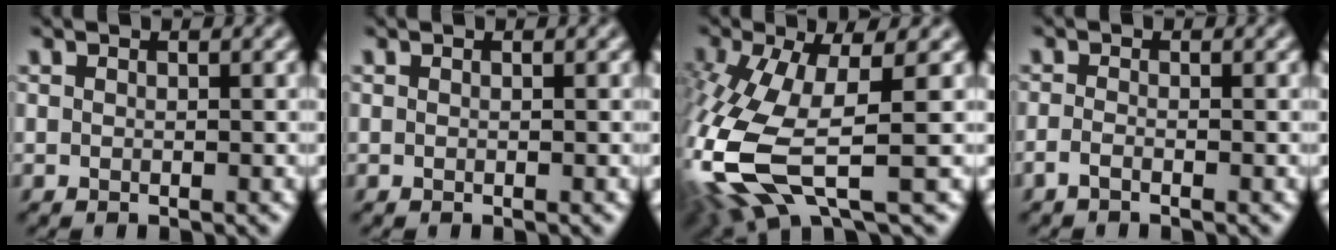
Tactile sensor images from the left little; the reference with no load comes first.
{"total": 0.0}
{"total": 11.2, "force": [-2.6, 4.3, 10.1], "torque": [-0.251, -0.023, -0.045]}
{"total": 1.1, "force": [-0.8, 0.2, 0.6], "torque": [-0.017, 0.002, -0.019]}